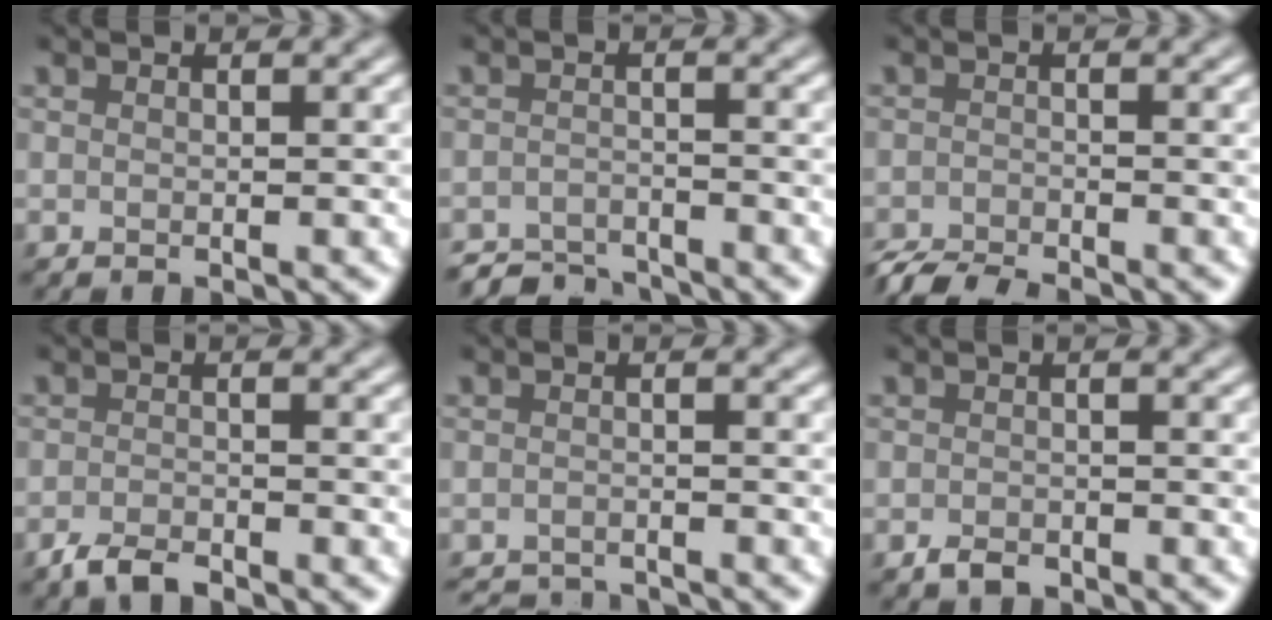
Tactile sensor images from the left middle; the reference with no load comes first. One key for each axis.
{"total": 3.3, "fx": -3.2, "fy": 0.6, "fz": 0.4, "tx": -0.002, "ty": -0.001, "tz": -0.061}
{"total": 3.5, "fx": -3.3, "fy": 0.4, "fz": 1.0, "tx": -0.015, "ty": -0.009, "tz": -0.065}
{"total": 2.1, "fx": -1.7, "fy": 0.7, "fz": 1.0, "tx": -0.023, "ty": 0.000, "tz": -0.036}
{"total": 3.8, "fx": -3.7, "fy": 0.5, "fz": 0.6, "tx": -0.013, "ty": -0.007, "tz": -0.059}
{"total": 1.2, "fx": -0.9, "fy": 0.7, "fz": 0.6, "tx": -0.010, "ty": 0.000, "tz": -0.017}